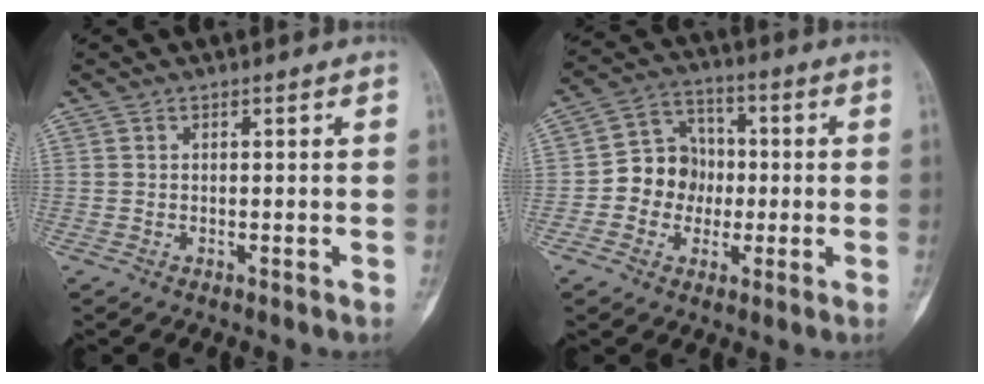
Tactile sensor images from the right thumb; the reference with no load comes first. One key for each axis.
{"total": 9.7, "fx": -1.2, "fy": 8.7, "fz": 4.1, "tx": -0.026, "ty": 0.030, "tz": -0.033}